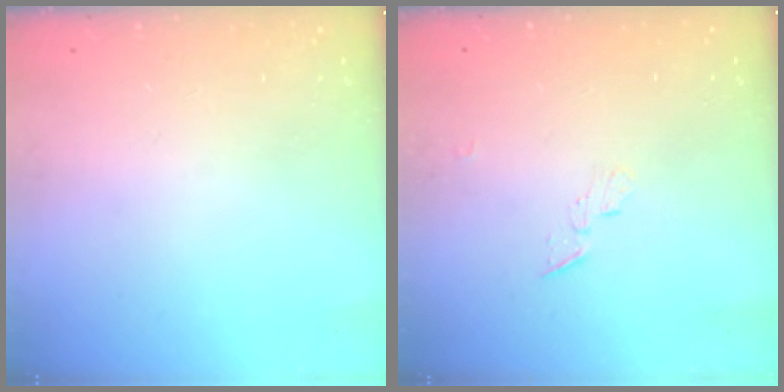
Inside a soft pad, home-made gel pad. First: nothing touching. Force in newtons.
{"total": 3.3, "press": 3.3, "slide": 0.3}